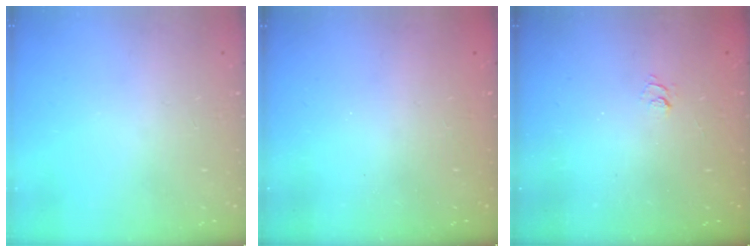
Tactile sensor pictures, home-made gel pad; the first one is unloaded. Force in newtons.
{"total": 2.4, "press": 2.2, "slide": 0.8}
{"total": 1.9, "press": 1.5, "slide": 1.3}